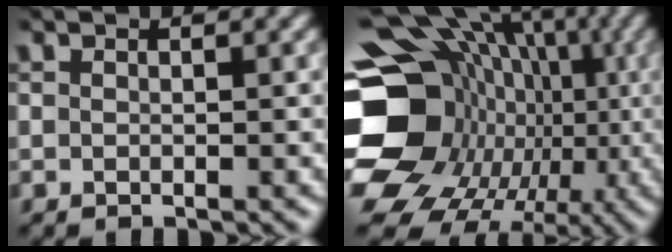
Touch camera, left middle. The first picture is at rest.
{"total": 20.8, "force": [-2.0, 17.7, 10.7], "torque": [-0.169, 0.024, -0.050]}